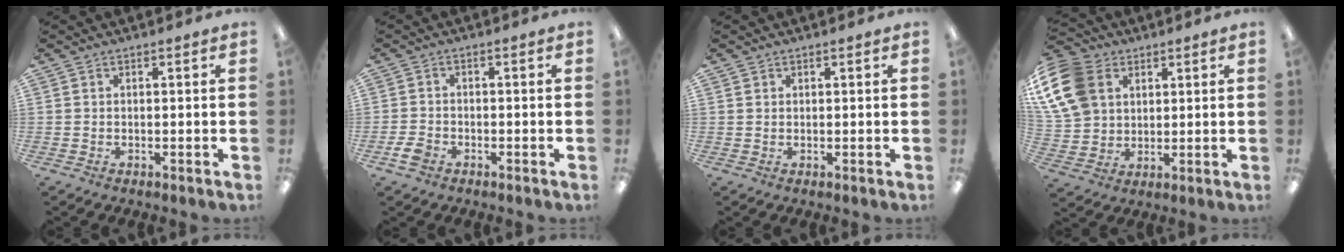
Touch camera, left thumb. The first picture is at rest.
{"total": 3.3, "force": [-1.9, 2.2, 1.6], "torque": [-0.038, 0.003, -0.037]}
{"total": 1.0, "force": [0.7, 0.8, 0.0], "torque": [-0.001, 0.002, 0.014]}
{"total": 15.5, "force": [6.1, 11.8, 8.1], "torque": [-0.189, -0.007, 0.118]}